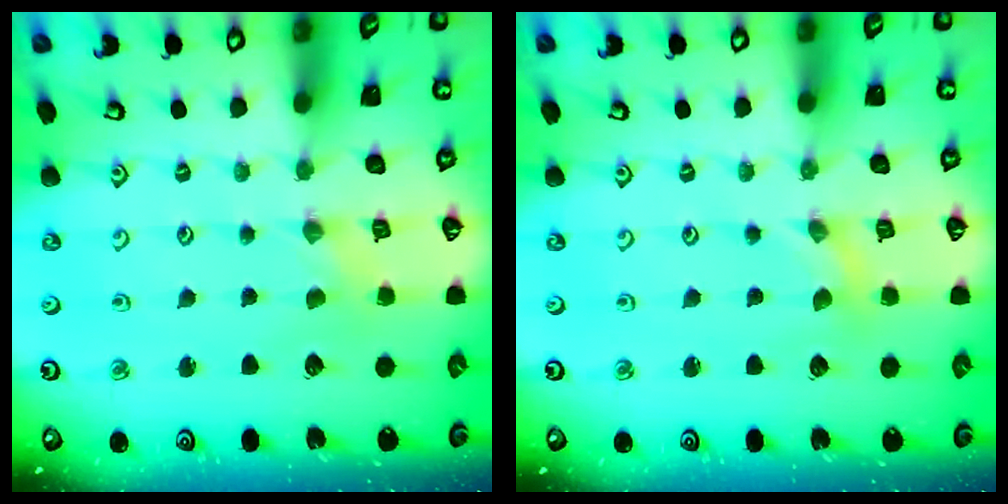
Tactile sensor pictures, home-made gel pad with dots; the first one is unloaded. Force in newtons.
{"total": 0.0}